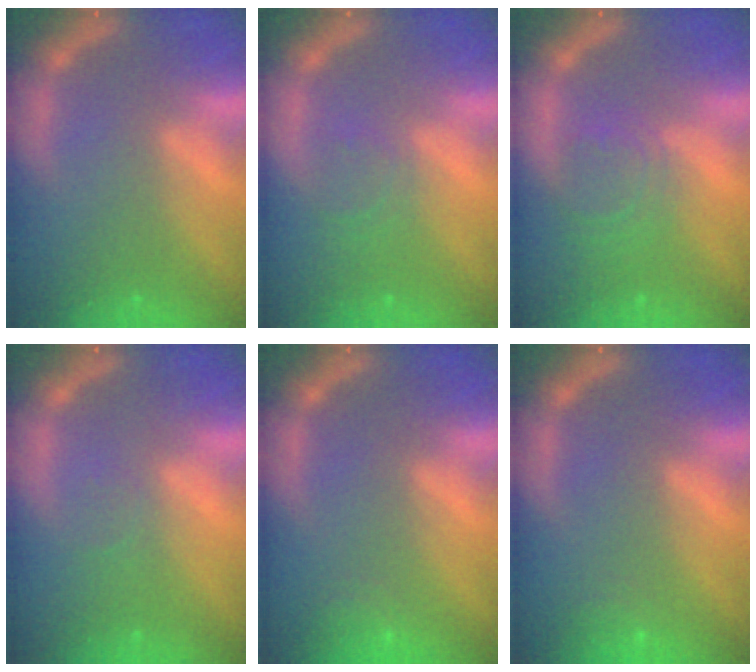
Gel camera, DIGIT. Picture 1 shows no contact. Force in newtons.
{"total": 2.4}
{"total": 4.5}
{"total": 1.0}
{"total": 2.5}
{"total": 1.9}